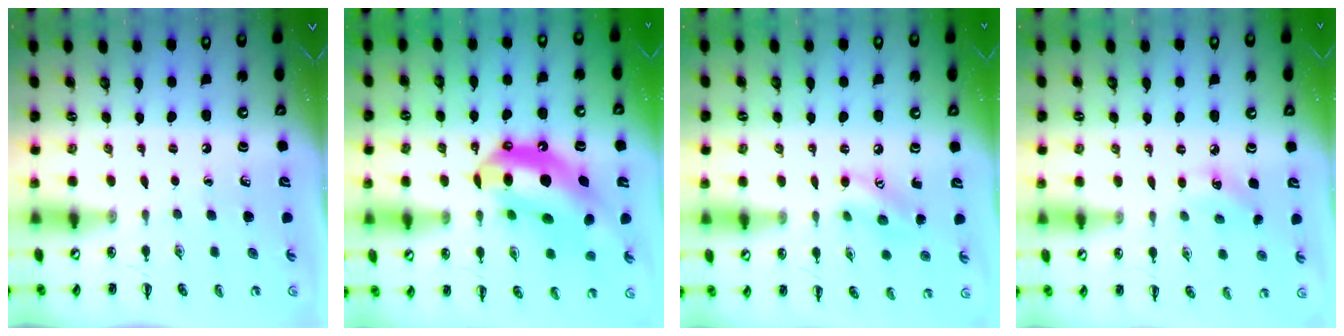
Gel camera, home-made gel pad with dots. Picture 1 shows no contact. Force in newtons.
{"total": 17.5, "press": 16.8, "slide": 4.9}
{"total": 8.6, "press": 8.6, "slide": 0.4}
{"total": 5.1, "press": 5.0, "slide": 1.0}